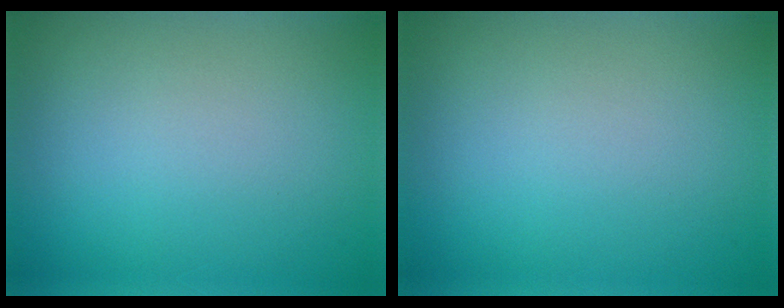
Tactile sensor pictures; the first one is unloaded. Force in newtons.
{"total": 0.0}